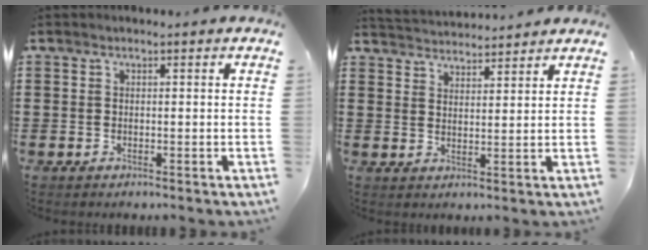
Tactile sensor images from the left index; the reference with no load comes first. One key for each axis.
{"total": 3.2, "fx": 3.1, "fy": -0.1, "fz": -0.4, "tx": -0.004, "ty": -0.014, "tz": 0.057}